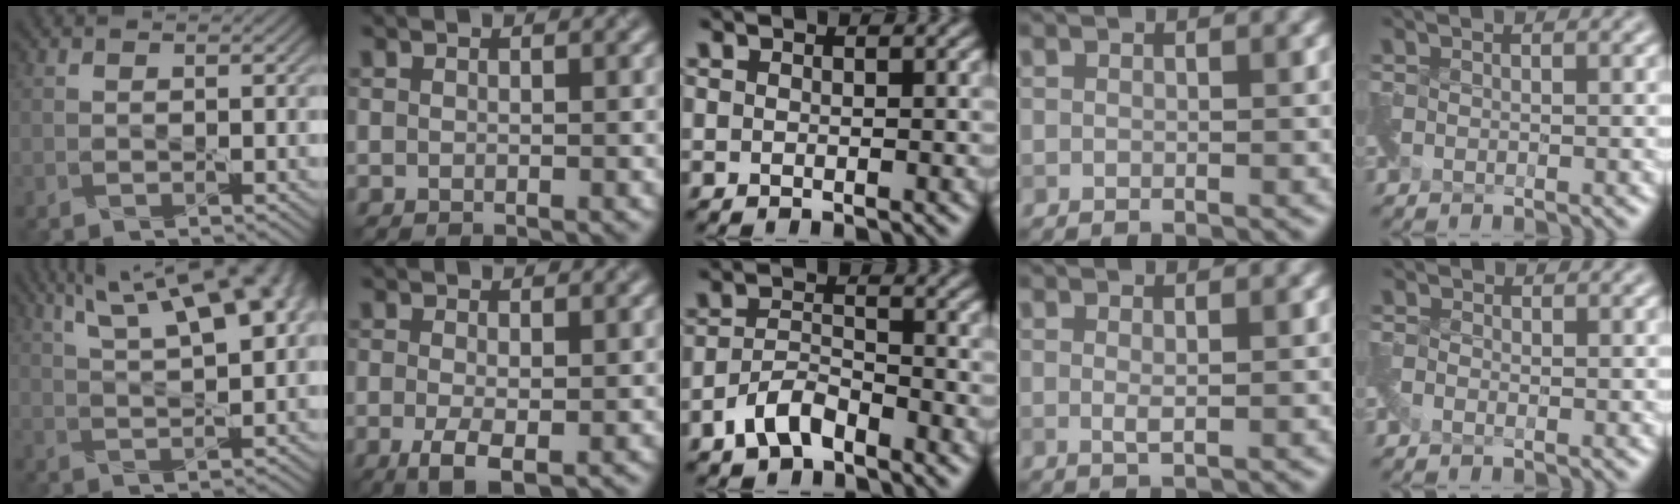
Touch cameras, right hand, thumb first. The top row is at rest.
{"thumb": {"total": 14.3, "force": [7.0, 4.7, 11.5], "torque": [-0.191, 0.036, 0.090]}, "index": {"total": 3.3, "force": [-0.8, 1.3, 2.9], "torque": [-0.059, -0.010, -0.014]}, "middle": {"total": 3.4, "force": [-2.4, 1.5, 1.9], "torque": [-0.039, 0.008, -0.051]}, "ring": {"total": 0.9, "force": [0.2, 0.2, 0.8], "torque": [-0.016, -0.001, 0.003]}, "little": {"total": 0.6, "force": [-0.5, -0.2, -0.4], "torque": [0.002, 0.001, -0.013]}}